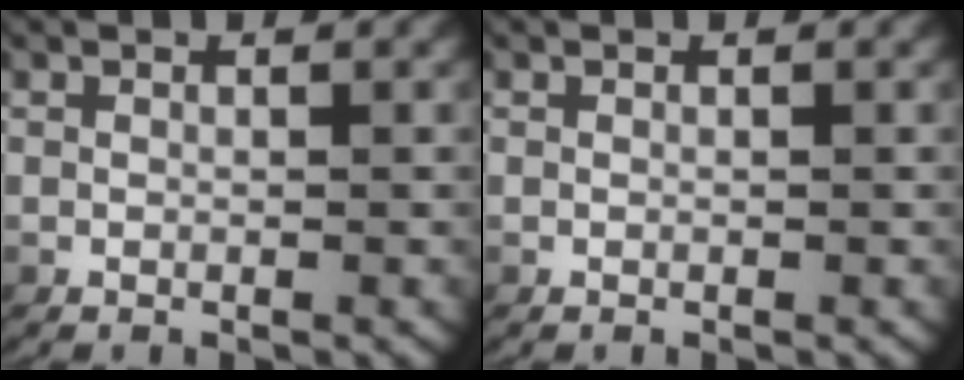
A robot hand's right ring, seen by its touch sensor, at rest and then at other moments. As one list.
[{"total": 0.0}]